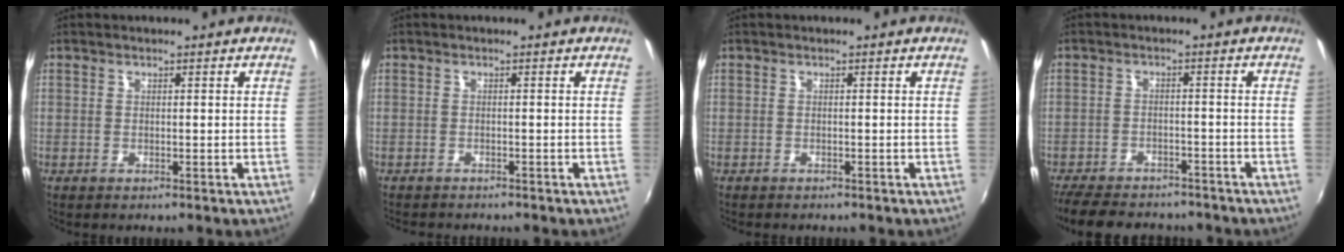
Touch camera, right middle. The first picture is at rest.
{"total": 2.5, "force": [-2.4, 0.4, 0.6], "torque": [-0.020, -0.014, -0.040]}
{"total": 0.8, "force": [-0.8, 0.0, 0.1], "torque": [-0.005, -0.006, -0.014]}
{"total": 13.8, "force": [-11.6, 5.3, 5.4], "torque": [-0.133, -0.006, -0.174]}